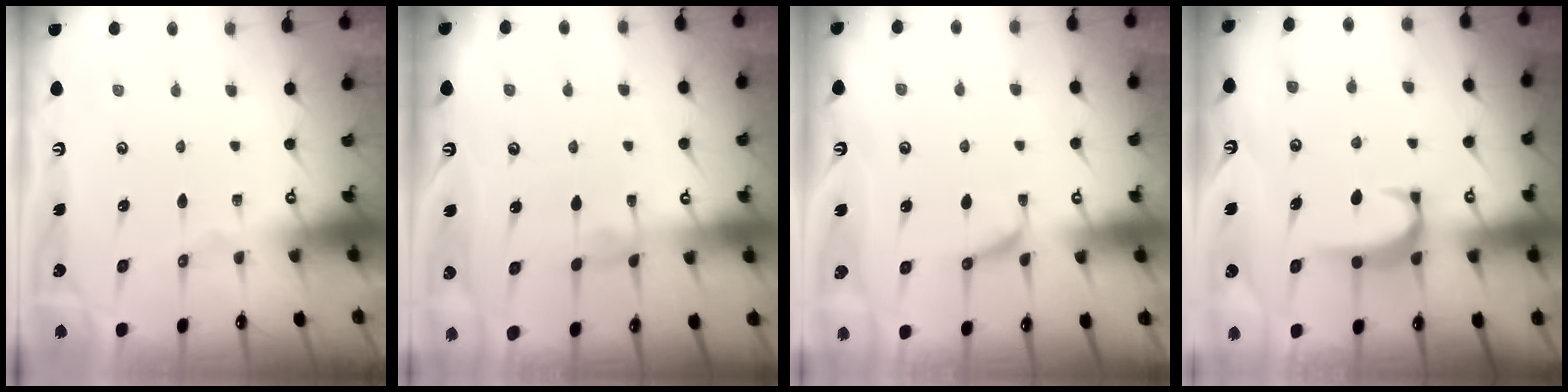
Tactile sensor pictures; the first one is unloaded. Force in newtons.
{"total": 1.0, "press": 0.9, "slide": 0.5}
{"total": 1.3, "press": 1.1, "slide": 0.7}
{"total": 1.9, "press": 1.9, "slide": 0.5}